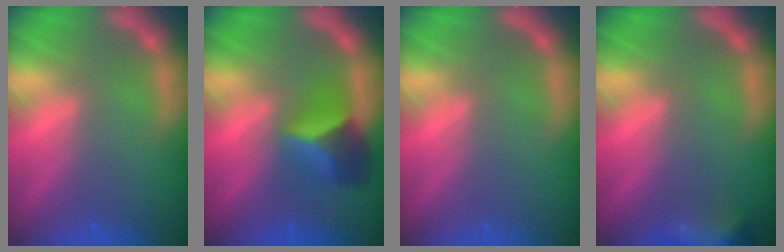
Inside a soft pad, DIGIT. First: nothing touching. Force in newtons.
{"total": 4.9}
{"total": 0.0}
{"total": 6.5}